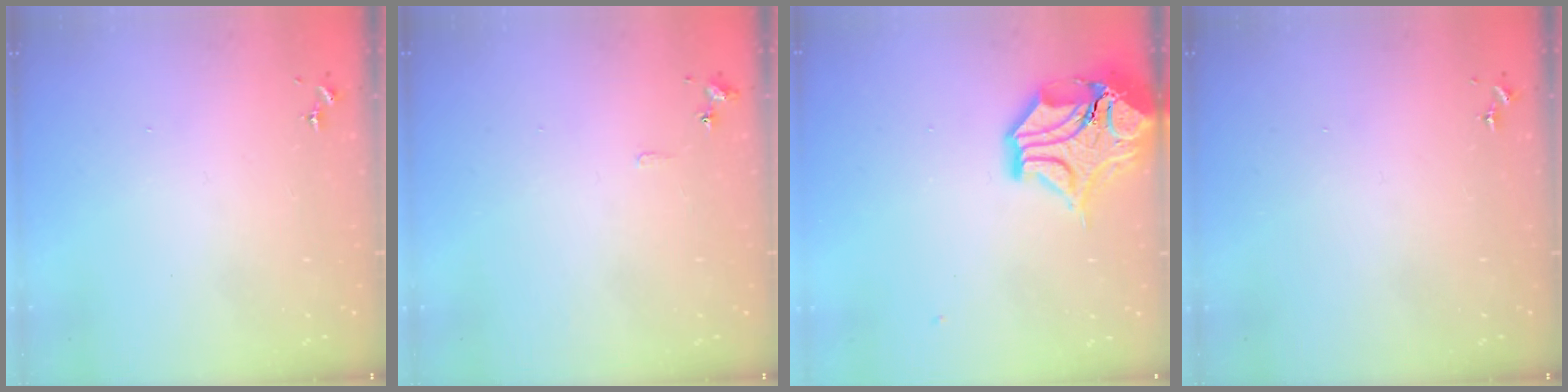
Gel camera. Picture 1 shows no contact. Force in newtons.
{"total": 4.5, "press": 4.4, "slide": 0.6}
{"total": 16.7, "press": 16.5, "slide": 2.5}
{"total": 0.0}